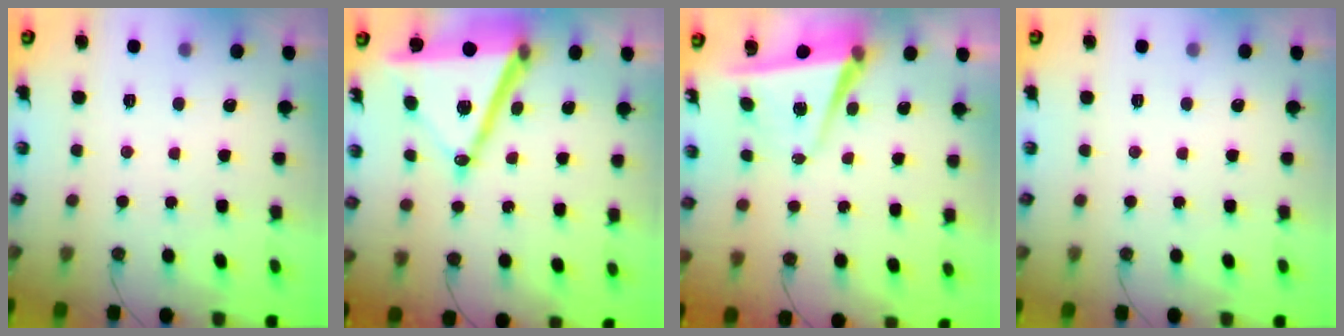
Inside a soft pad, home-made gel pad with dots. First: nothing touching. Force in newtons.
{"total": 18.3, "press": 17.9, "slide": 3.9}
{"total": 5.5, "press": 4.9, "slide": 2.6}
{"total": 0.0}